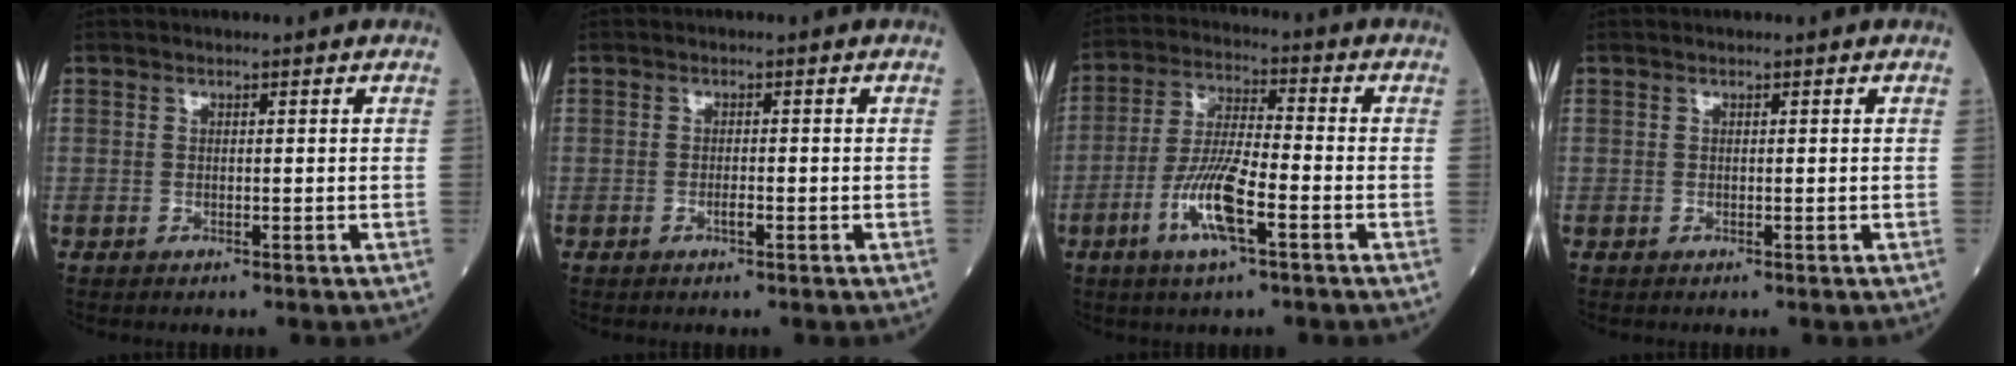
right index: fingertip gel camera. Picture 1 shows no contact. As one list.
[{"total": 1.0, "force": [-0.5, 0.2, 0.9], "torque": [-0.017, 0.001, -0.008]}, {"total": 9.7, "force": [-4.1, 1.5, 8.7], "torque": [-0.175, -0.008, -0.080]}, {"total": 0.0}]